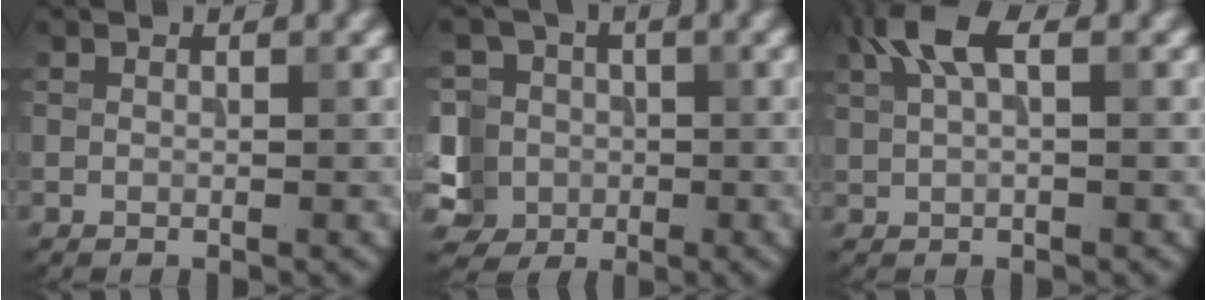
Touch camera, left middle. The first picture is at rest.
{"total": 8.8, "force": [-1.3, 7.8, 3.7], "torque": [-0.082, 0.021, -0.063]}
{"total": 3.8, "force": [1.8, 1.3, 3.1], "torque": [-0.065, 0.009, 0.031]}